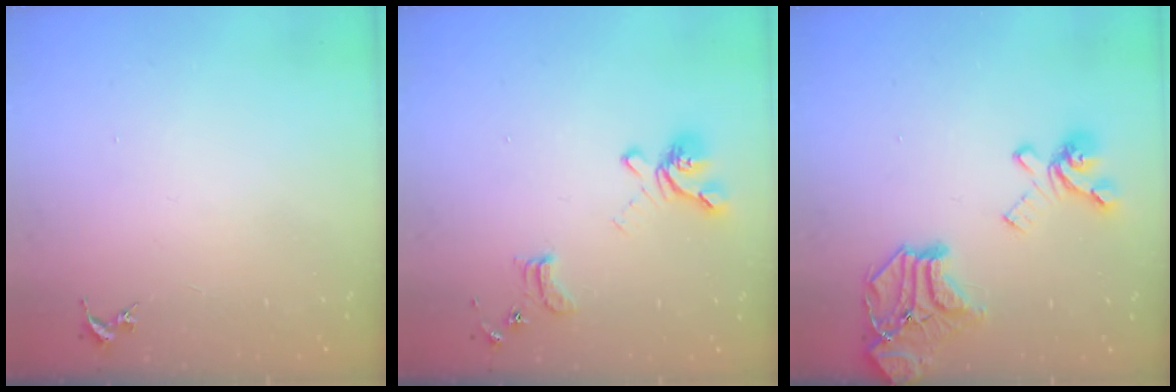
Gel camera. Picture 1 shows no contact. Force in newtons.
{"total": 14.2, "press": 14.1, "slide": 1.6}
{"total": 20.3, "press": 20.2, "slide": 2.2}